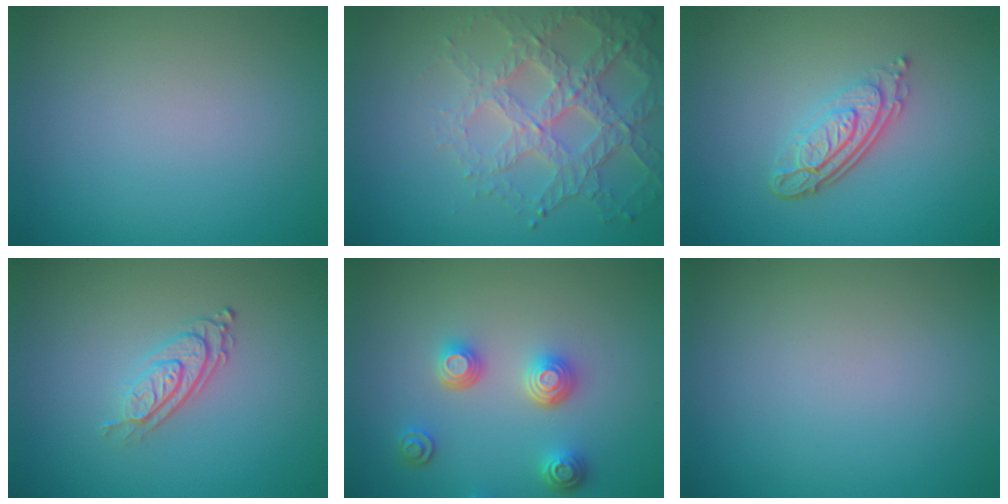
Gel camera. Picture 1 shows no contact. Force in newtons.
{"total": 5.1, "press": 4.3, "slide": 2.7}
{"total": 4.4, "press": 3.2, "slide": 3.1}
{"total": 2.8, "press": 2.0, "slide": 1.9}
{"total": 3.6, "press": 3.0, "slide": 2.0}
{"total": 0.0}